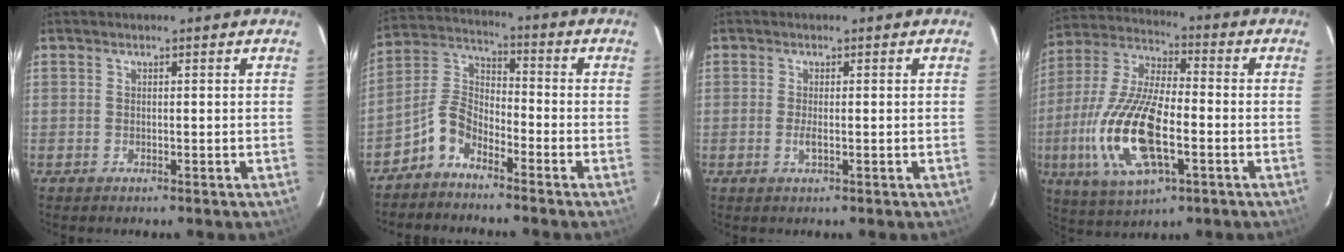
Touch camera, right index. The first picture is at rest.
{"total": 6.8, "force": [-4.9, 3.5, 3.2], "torque": [-0.077, 0.027, -0.108]}
{"total": 1.6, "force": [-0.3, 0.3, 1.5], "torque": [-0.032, -0.003, -0.007]}
{"total": 19.3, "force": [-5.1, 7.8, 16.9], "torque": [-0.366, -0.013, -0.096]}